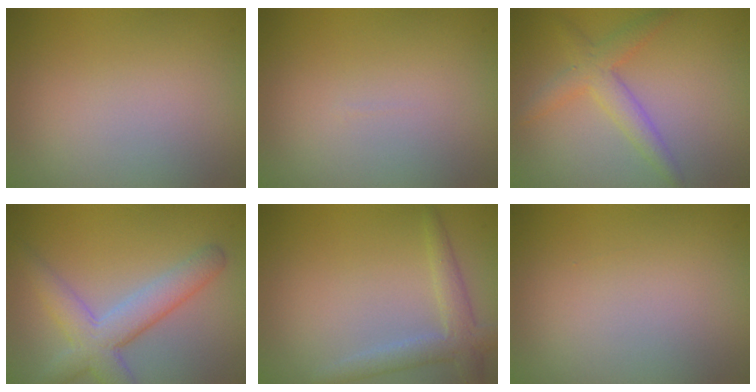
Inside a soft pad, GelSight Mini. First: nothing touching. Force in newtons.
{"total": 0.0}
{"total": 2.1, "press": 2.1, "slide": 0.1}
{"total": 5.1, "press": 5.0, "slide": 0.3}
{"total": 2.7, "press": 2.7, "slide": 0.1}
{"total": 0.0}